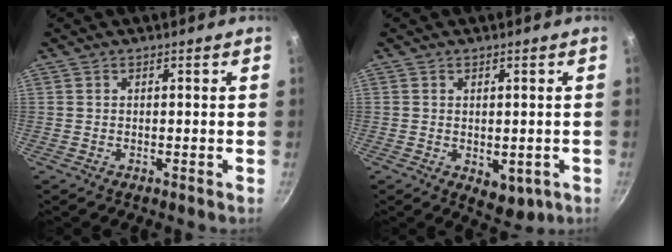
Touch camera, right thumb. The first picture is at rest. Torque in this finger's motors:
{"motor_torque": [-0.29, 0.51, -0.15, 0.15, -0.04]}